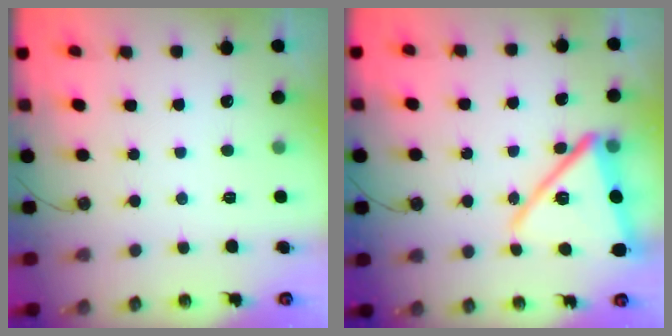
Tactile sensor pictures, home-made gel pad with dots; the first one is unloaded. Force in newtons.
{"total": 18.4, "press": 18.3, "slide": 1.6}